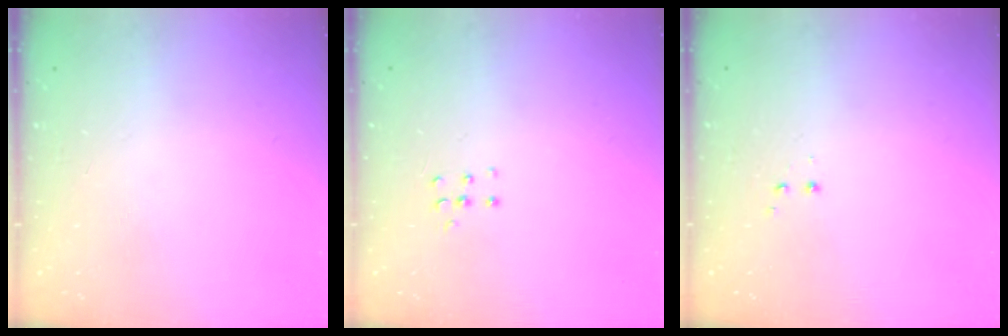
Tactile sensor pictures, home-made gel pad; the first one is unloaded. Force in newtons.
{"total": 3.8, "press": 3.8, "slide": 0.4}
{"total": 1.2, "press": 1.1, "slide": 0.5}